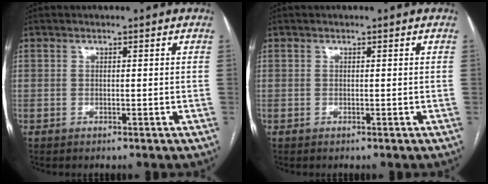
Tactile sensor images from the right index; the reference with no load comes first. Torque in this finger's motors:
{"motor_torque": [0.00, 0.00, 0.02, 0.00]}